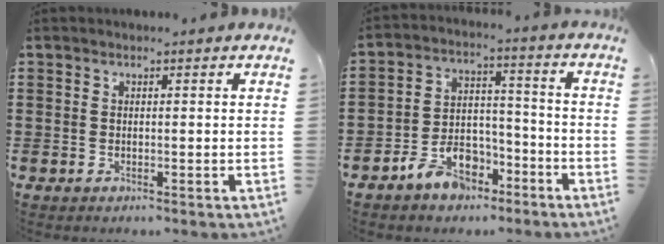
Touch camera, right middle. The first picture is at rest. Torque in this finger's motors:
{"motor_torque": [2.14, 0.00, 0.16, 0.13]}